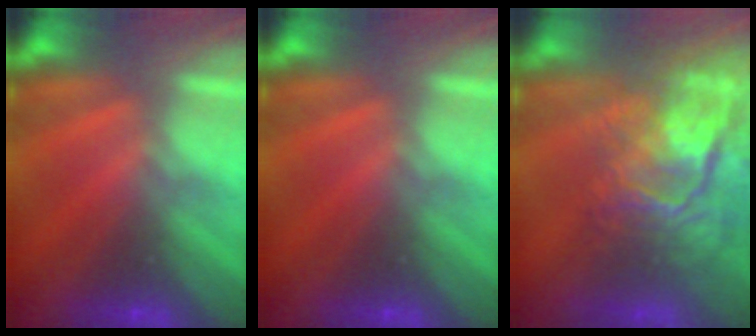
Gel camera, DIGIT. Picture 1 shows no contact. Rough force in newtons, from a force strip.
{"total": 0.0}
{"total": 7.4}